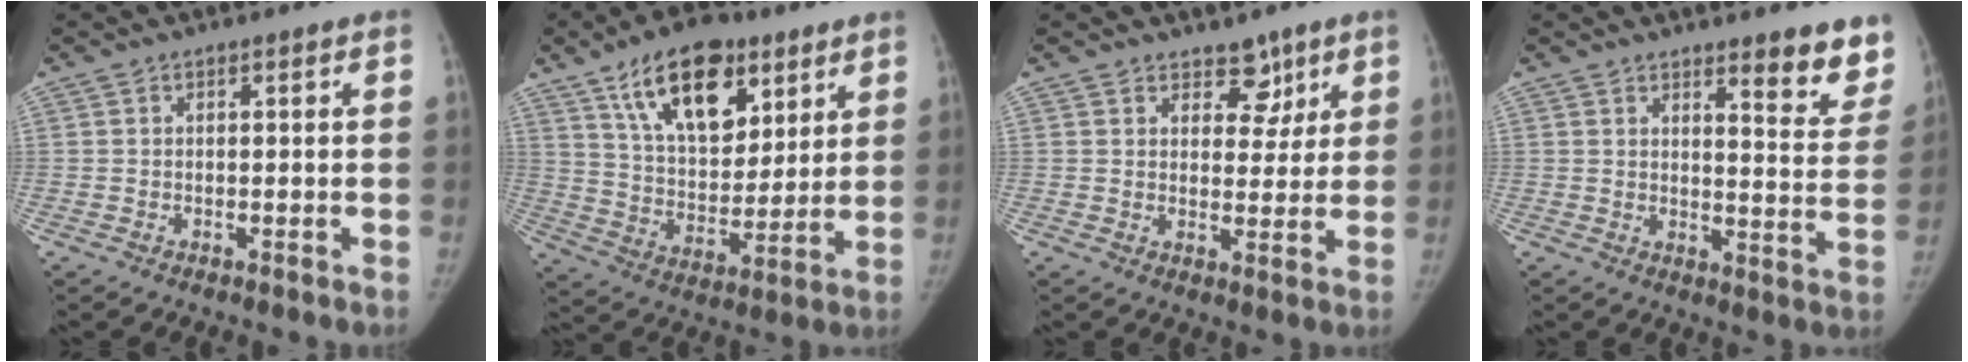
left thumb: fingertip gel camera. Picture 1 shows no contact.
{"total": 19.0, "force": [10.5, 10.2, 12.1], "torque": [-0.147, -0.043, 0.181]}
{"total": 5.0, "force": [3.4, 3.2, 1.7], "torque": [0.016, -0.019, 0.051]}
{"total": 9.9, "force": [7.6, 2.6, 5.8], "torque": [-0.028, -0.053, 0.088]}